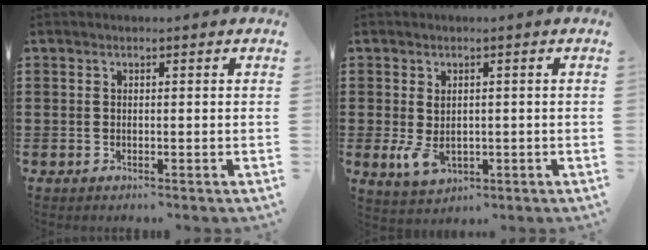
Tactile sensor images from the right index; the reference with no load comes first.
{"total": 3.9, "force": [-0.4, 2.4, 3.0], "torque": [-0.082, -0.006, -0.011]}